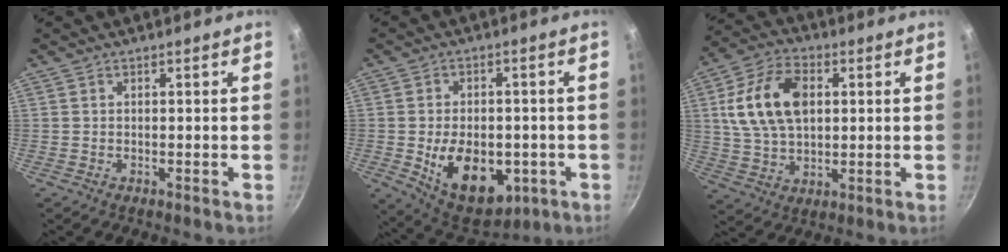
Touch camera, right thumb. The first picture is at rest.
{"total": 15.5, "force": [-3.6, 9.8, 11.4], "torque": [-0.139, -0.004, -0.037]}
{"total": 15.0, "force": [3.0, 9.6, 11.2], "torque": [-0.192, 0.005, 0.052]}